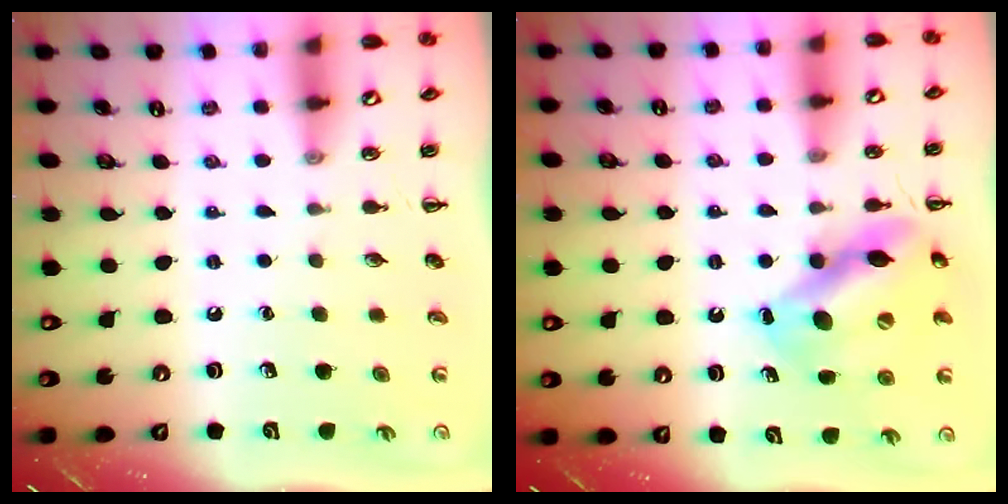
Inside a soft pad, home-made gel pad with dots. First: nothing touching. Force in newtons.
{"total": 12.0, "press": 11.6, "slide": 3.0}